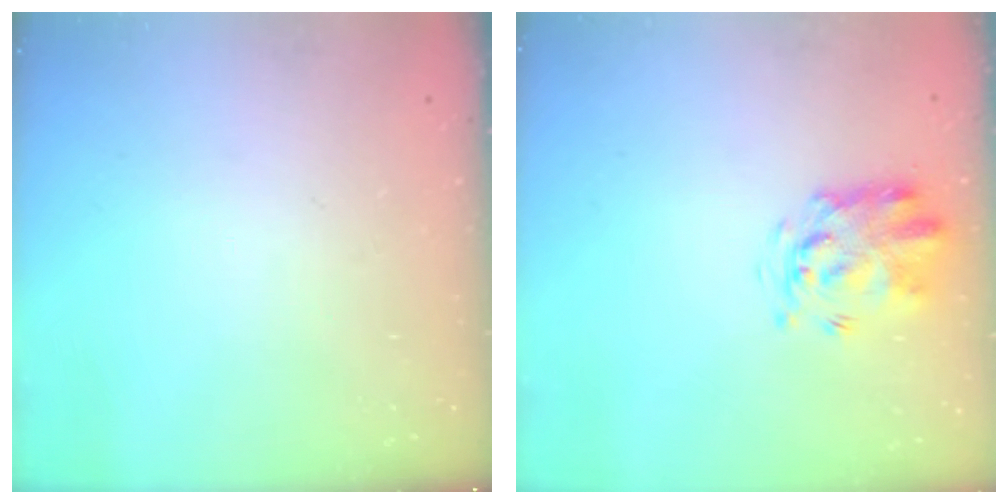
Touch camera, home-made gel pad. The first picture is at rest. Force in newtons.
{"total": 3.4, "press": 3.3, "slide": 0.7}